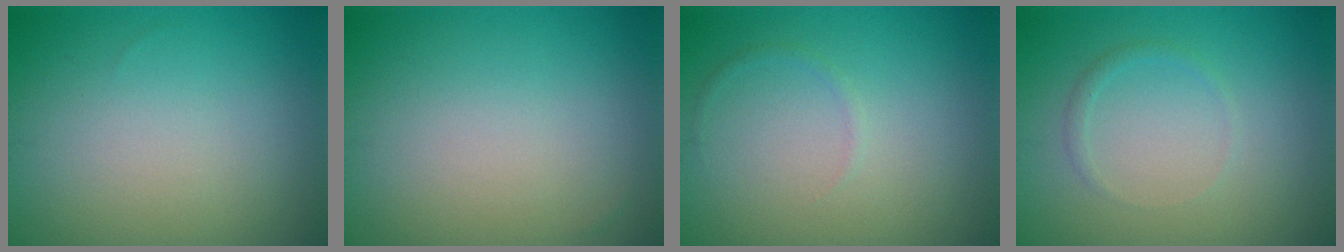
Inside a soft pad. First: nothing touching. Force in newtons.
{"total": 0.0}
{"total": 0.5, "press": 0.5, "slide": 0.0}
{"total": 0.8, "press": 0.8, "slide": 0.1}